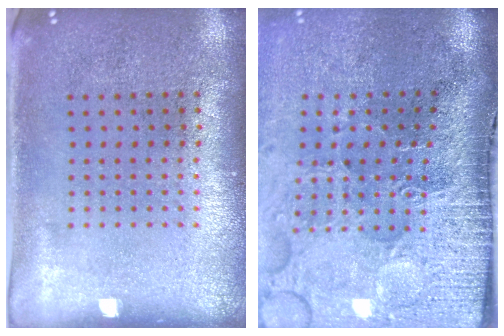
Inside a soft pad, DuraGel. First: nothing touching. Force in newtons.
{"total": 5.1, "press": 4.1, "slide": 3.0}